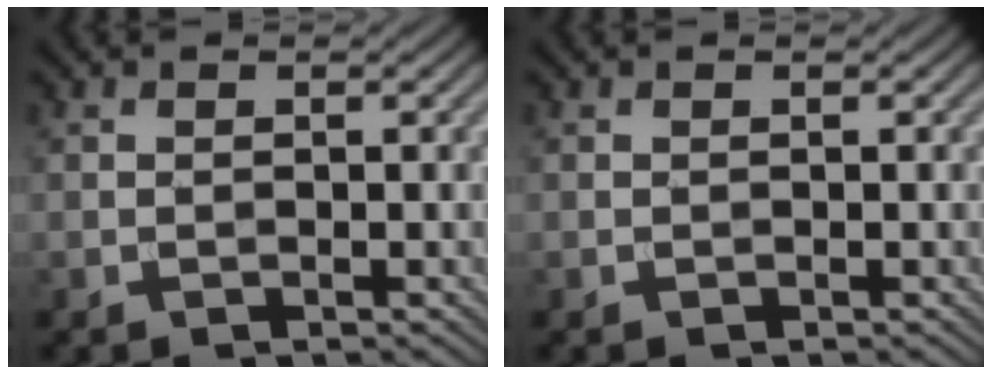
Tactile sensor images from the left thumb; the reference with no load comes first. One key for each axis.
{"total": 0.0}